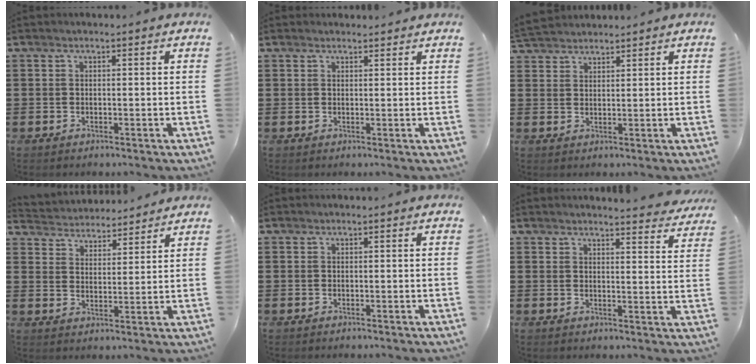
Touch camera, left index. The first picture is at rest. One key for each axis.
{"total": 1.3, "fx": 1.2, "fy": 0.4, "fz": 0.1, "tx": -0.004, "ty": 0.003, "tz": 0.024}
{"total": 3.0, "fx": 3.0, "fy": 0.5, "fz": -0.1, "tx": -0.009, "ty": -0.004, "tz": 0.058}
{"total": 4.0, "fx": 3.9, "fy": 0.5, "fz": -0.5, "tx": -0.012, "ty": -0.025, "tz": 0.067}
{"total": 0.0}
{"total": 3.8, "fx": 3.8, "fy": -0.3, "fz": 0.5, "tx": -0.014, "ty": -0.018, "tz": 0.069}